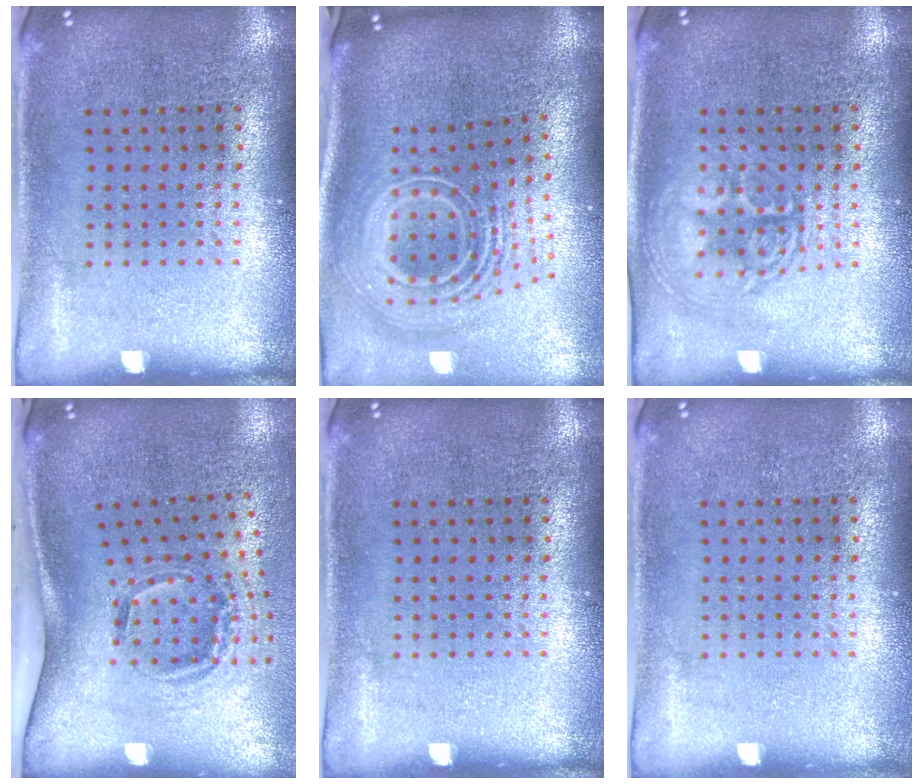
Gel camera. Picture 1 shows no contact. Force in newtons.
{"total": 2.9, "press": 1.9, "slide": 2.2}
{"total": 1.7, "press": 1.7, "slide": 0.3}
{"total": 2.1, "press": 1.2, "slide": 1.7}
{"total": 0.0}
{"total": 0.0}